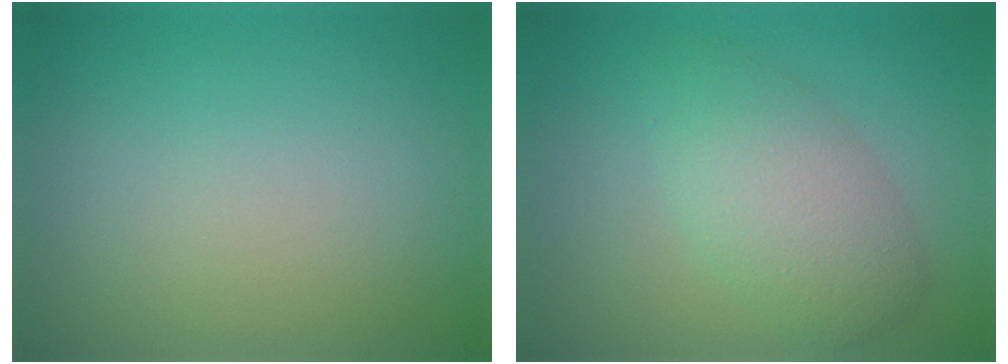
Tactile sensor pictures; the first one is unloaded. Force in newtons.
{"total": 4.5, "press": 4.5, "slide": 0.1}